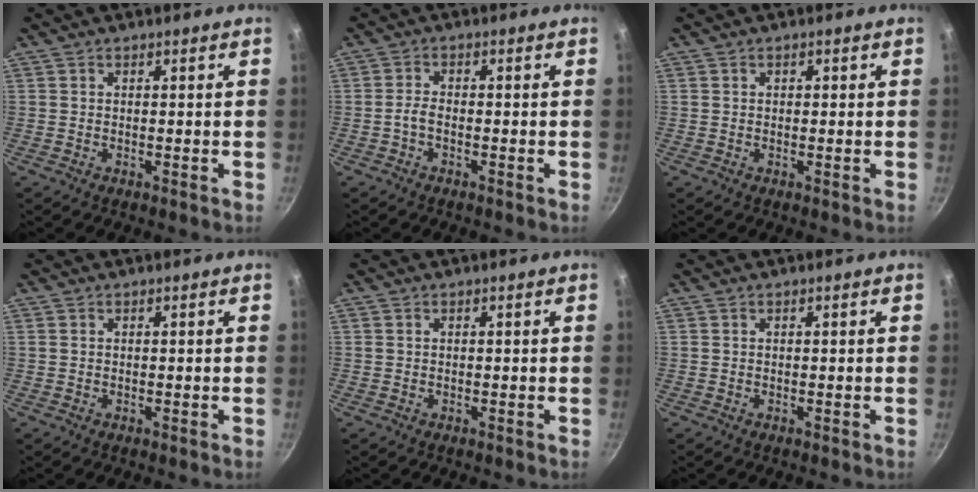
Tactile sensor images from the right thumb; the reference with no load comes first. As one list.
[{"total": 2.0, "force": [-1.0, 0.9, 1.4], "torque": [-0.032, 0.013, -0.024]}, {"total": 0.7, "force": [0.3, 0.5, 0.4], "torque": [-0.004, 0.004, 0.004]}, {"total": 0.0}, {"total": 0.0}, {"total": 0.0}]